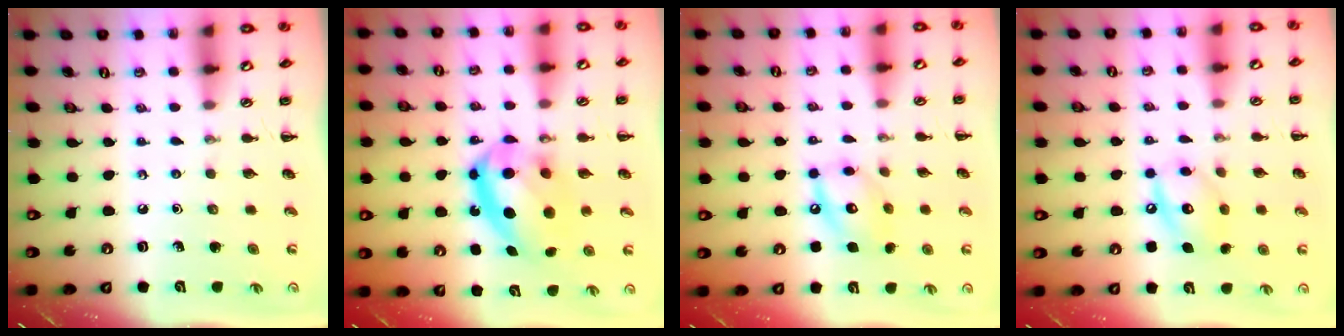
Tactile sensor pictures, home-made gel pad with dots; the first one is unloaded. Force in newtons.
{"total": 16.1, "press": 15.6, "slide": 4.0}
{"total": 11.4, "press": 11.3, "slide": 1.0}
{"total": 11.1, "press": 10.9, "slide": 1.7}